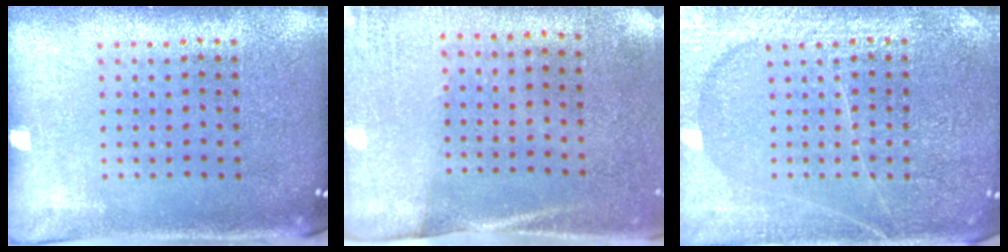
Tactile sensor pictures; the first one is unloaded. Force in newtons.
{"total": 2.6, "press": 2.3, "slide": 1.3}
{"total": 3.6, "press": 3.6, "slide": 0.5}